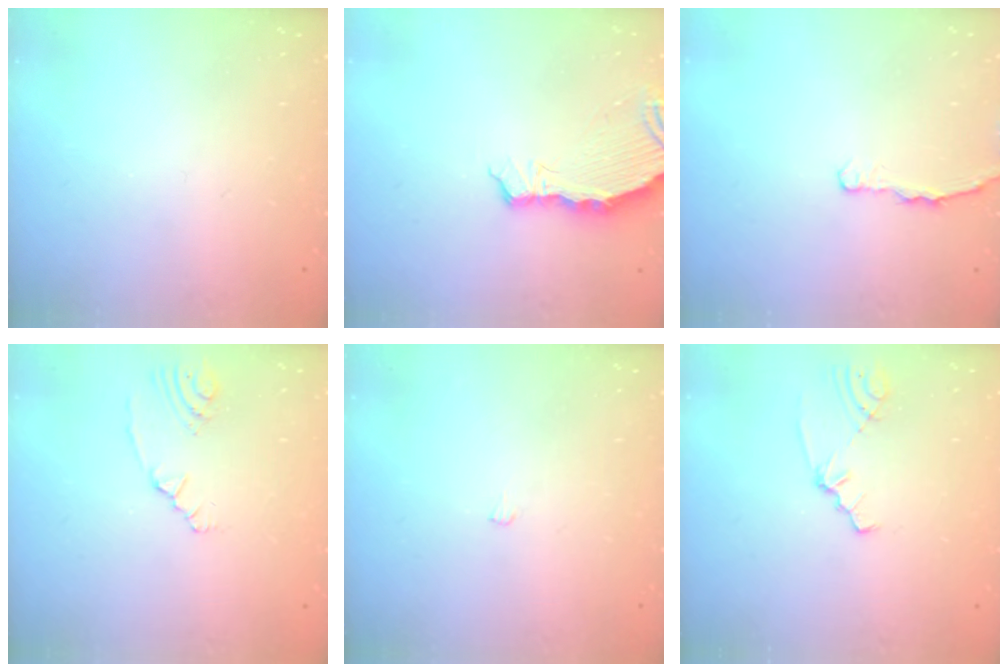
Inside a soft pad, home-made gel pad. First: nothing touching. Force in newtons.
{"total": 8.2, "press": 6.8, "slide": 4.5}
{"total": 2.9, "press": 2.9, "slide": 0.4}
{"total": 2.5, "press": 2.2, "slide": 1.1}
{"total": 5.4, "press": 4.3, "slide": 3.4}
{"total": 2.1, "press": 2.1, "slide": 0.3}